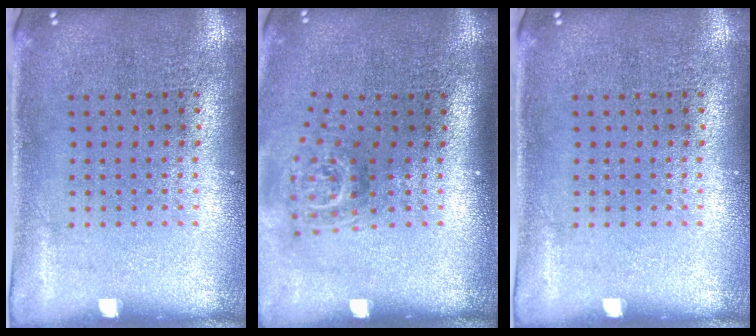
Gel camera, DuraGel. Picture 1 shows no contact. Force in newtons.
{"total": 1.8, "press": 1.2, "slide": 1.3}
{"total": 0.0}